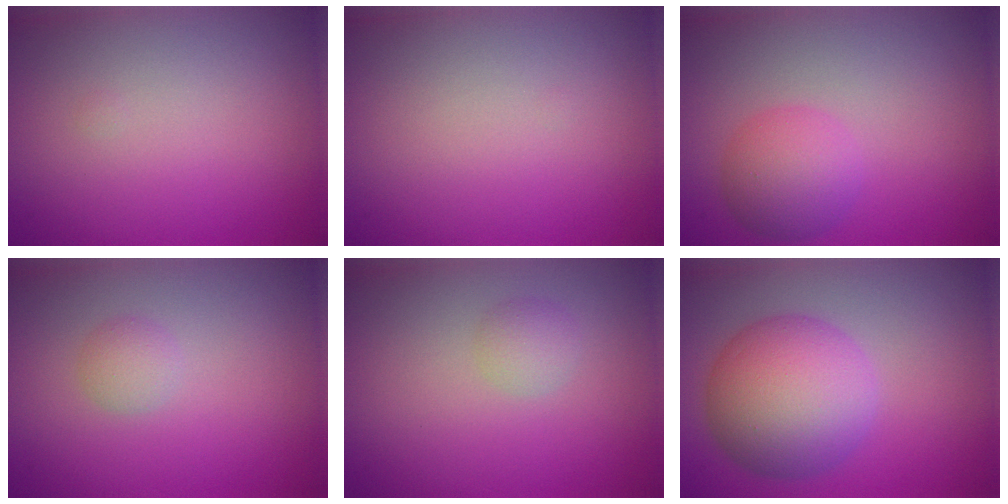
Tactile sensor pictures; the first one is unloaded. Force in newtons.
{"total": 0.0}
{"total": 3.5, "press": 3.5, "slide": 0.1}
{"total": 1.2, "press": 1.2, "slide": 0.1}
{"total": 1.4, "press": 1.4, "slide": 0.0}
{"total": 8.0, "press": 8.0, "slide": 0.2}